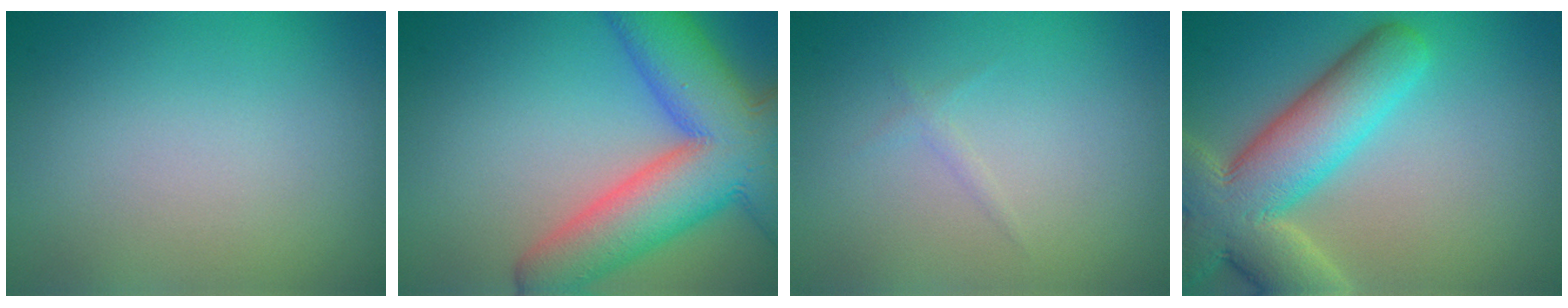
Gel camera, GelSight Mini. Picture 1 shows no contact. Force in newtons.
{"total": 12.5, "press": 12.5, "slide": 0.5}
{"total": 1.2, "press": 1.2, "slide": 0.2}
{"total": 10.7, "press": 10.7, "slide": 1.0}